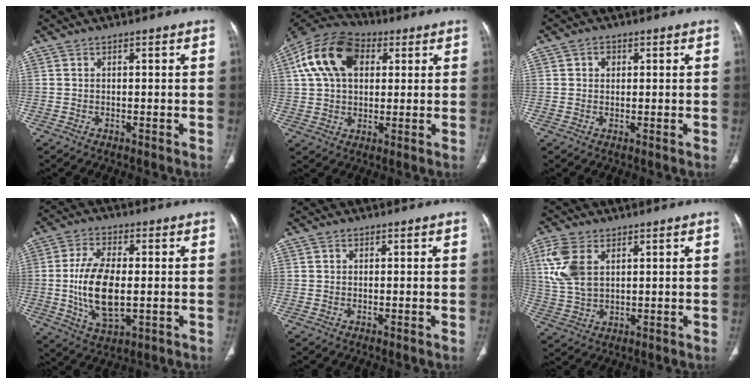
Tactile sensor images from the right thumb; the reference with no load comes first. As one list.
[{"total": 16.1, "force": [4.9, 10.7, 11.1], "torque": [-0.195, 0.018, 0.078]}, {"total": 1.9, "force": [0.6, 1.6, 0.8], "torque": [-0.006, 0.000, 0.007]}, {"total": 11.1, "force": [-0.7, 5.4, 9.7], "torque": [-0.180, -0.009, -0.003]}, {"total": 0.5, "force": [0.1, 0.5, 0.2], "torque": [0.000, 0.001, 0.002]}, {"total": 9.8, "force": [3.3, 6.0, 7.0], "torque": [-0.155, -0.004, 0.071]}]